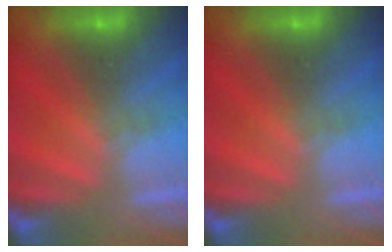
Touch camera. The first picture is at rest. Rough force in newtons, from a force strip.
{"total": 0.0}